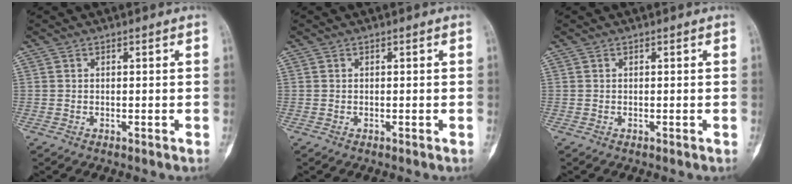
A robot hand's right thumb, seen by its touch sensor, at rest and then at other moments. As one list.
[{"total": 0.0}, {"total": 0.0}]